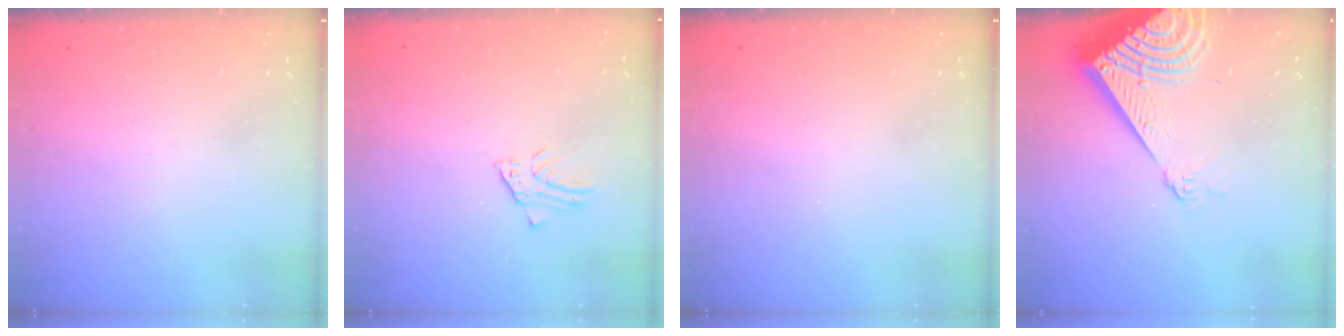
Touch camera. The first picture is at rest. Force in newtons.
{"total": 1.4, "press": 1.4, "slide": 0.1}
{"total": 0.0}
{"total": 12.9, "press": 12.8, "slide": 1.7}